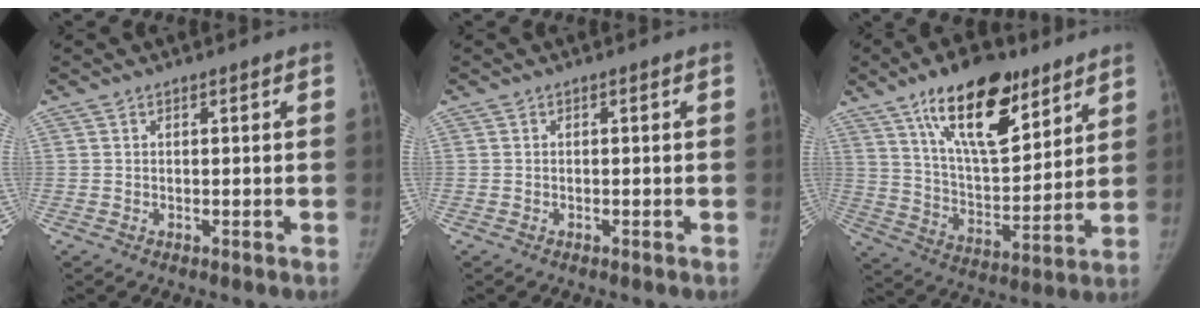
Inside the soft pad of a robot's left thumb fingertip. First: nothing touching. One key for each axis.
{"total": 0.0}
{"total": 19.7, "fx": 11.7, "fy": 8.3, "fz": 13.4, "tx": -0.182, "ty": -0.057, "tz": 0.205}